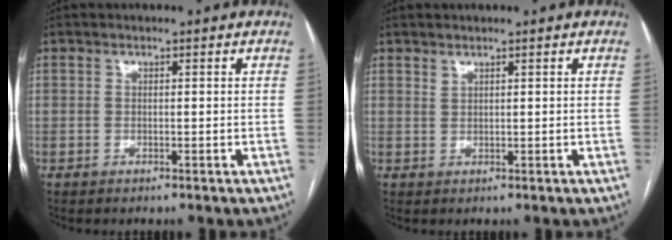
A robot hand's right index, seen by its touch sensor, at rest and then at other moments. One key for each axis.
{"total": 0.7, "fx": 0.7, "fy": 0.1, "fz": 0.2, "tx": -0.005, "ty": -0.002, "tz": 0.016}